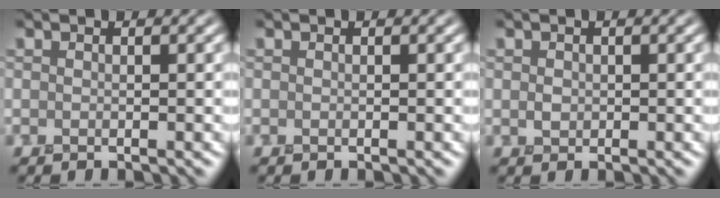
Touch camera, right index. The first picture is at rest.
{"total": 0.0}
{"total": 0.8, "force": [0.1, 0.7, 0.4], "torque": [-0.009, 0.002, 0.001]}